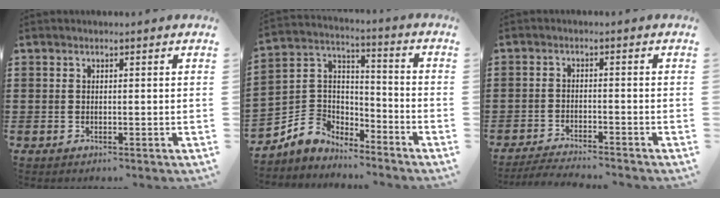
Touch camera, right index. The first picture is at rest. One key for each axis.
{"total": 5.9, "fx": -3.8, "fy": 4.5, "fz": 0.1, "tx": -0.036, "ty": 0.009, "tz": -0.080}
{"total": 2.9, "fx": -2.9, "fy": -0.1, "fz": 0.3, "tx": -0.007, "ty": 0.000, "tz": -0.060}